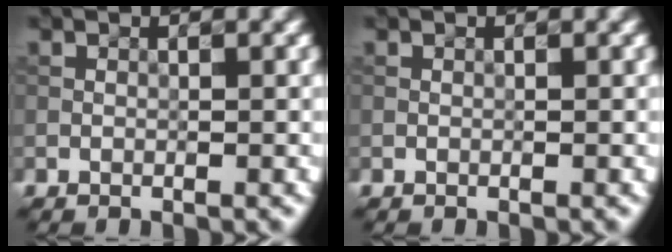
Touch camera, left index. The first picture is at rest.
{"total": 0.0}